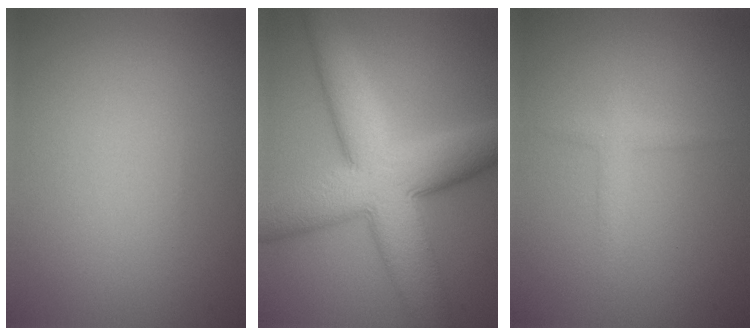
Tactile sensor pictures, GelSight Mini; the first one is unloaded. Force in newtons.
{"total": 11.1, "press": 11.1, "slide": 0.3}
{"total": 1.3, "press": 1.3, "slide": 0.1}